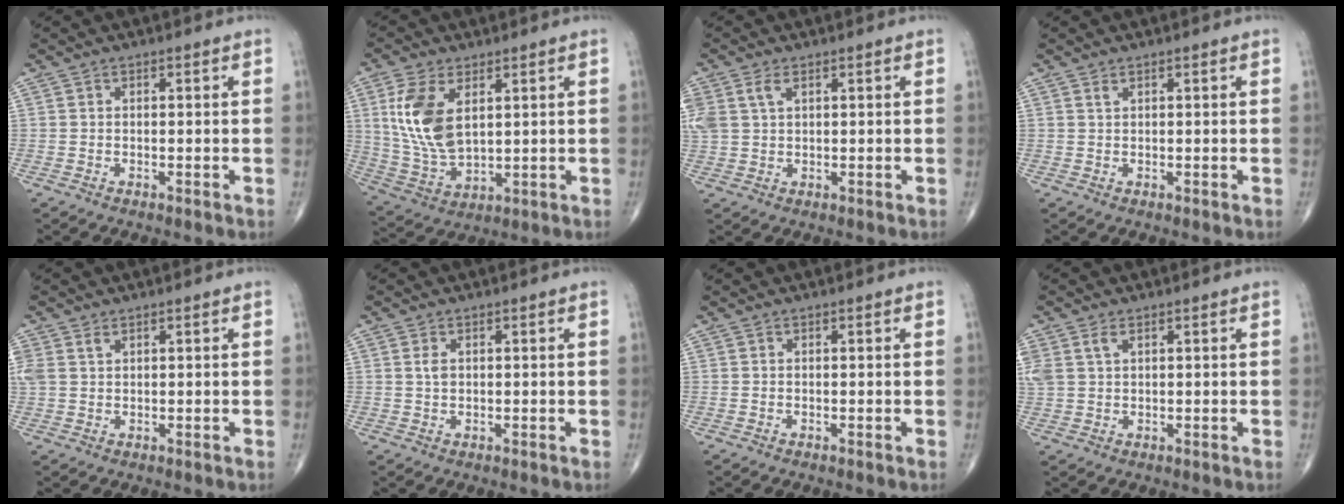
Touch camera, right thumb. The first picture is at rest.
{"total": 12.3, "force": [3.7, 6.6, 9.7], "torque": [-0.200, -0.014, 0.083]}
{"total": 6.3, "force": [2.4, 3.9, 4.3], "torque": [-0.115, 0.014, 0.057]}
{"total": 0.6, "force": [0.5, 0.2, 0.4], "torque": [-0.008, 0.001, 0.011]}
{"total": 3.4, "force": [1.7, 2.1, 2.1], "torque": [-0.056, 0.012, 0.046]}
{"total": 1.7, "force": [0.5, 1.0, 1.3], "torque": [-0.025, 0.000, 0.010]}
{"total": 0.0}
{"total": 4.6, "force": [2.0, 2.7, 3.1], "torque": [-0.088, 0.014, 0.049]}